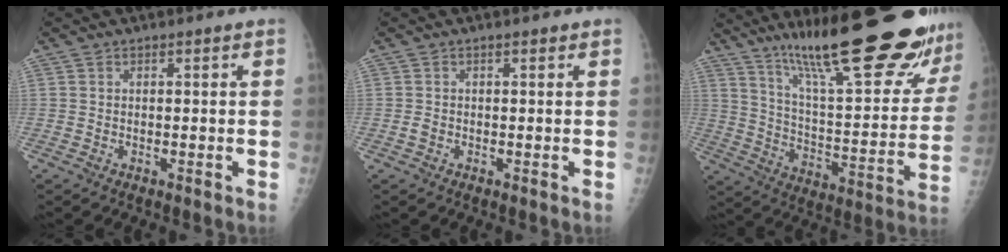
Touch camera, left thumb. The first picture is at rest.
{"total": 1.1, "force": [0.1, 0.7, 0.8], "torque": [-0.010, 0.002, 0.002]}
{"total": 29.5, "force": [21.4, 5.2, 19.6], "torque": [-0.265, -0.092, 0.321]}